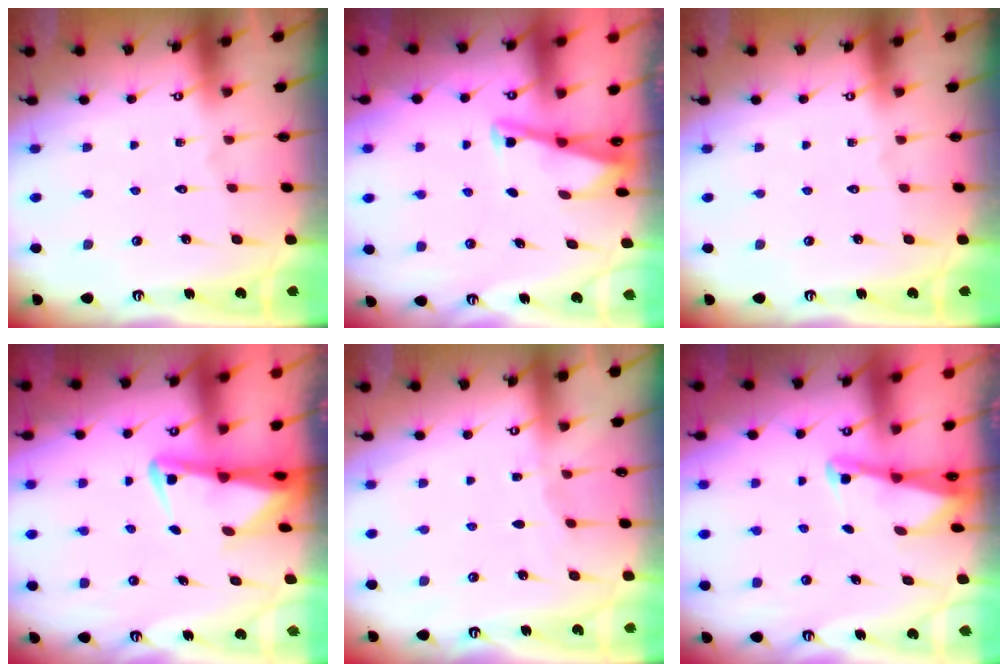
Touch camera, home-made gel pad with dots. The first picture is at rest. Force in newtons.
{"total": 2.9, "press": 2.9, "slide": 0.3}
{"total": 0.0}
{"total": 3.2, "press": 3.1, "slide": 0.6}
{"total": 3.1, "press": 3.1, "slide": 0.4}
{"total": 2.1, "press": 2.1, "slide": 0.3}